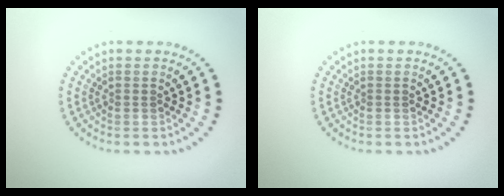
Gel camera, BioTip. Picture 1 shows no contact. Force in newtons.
{"total": 0.0}